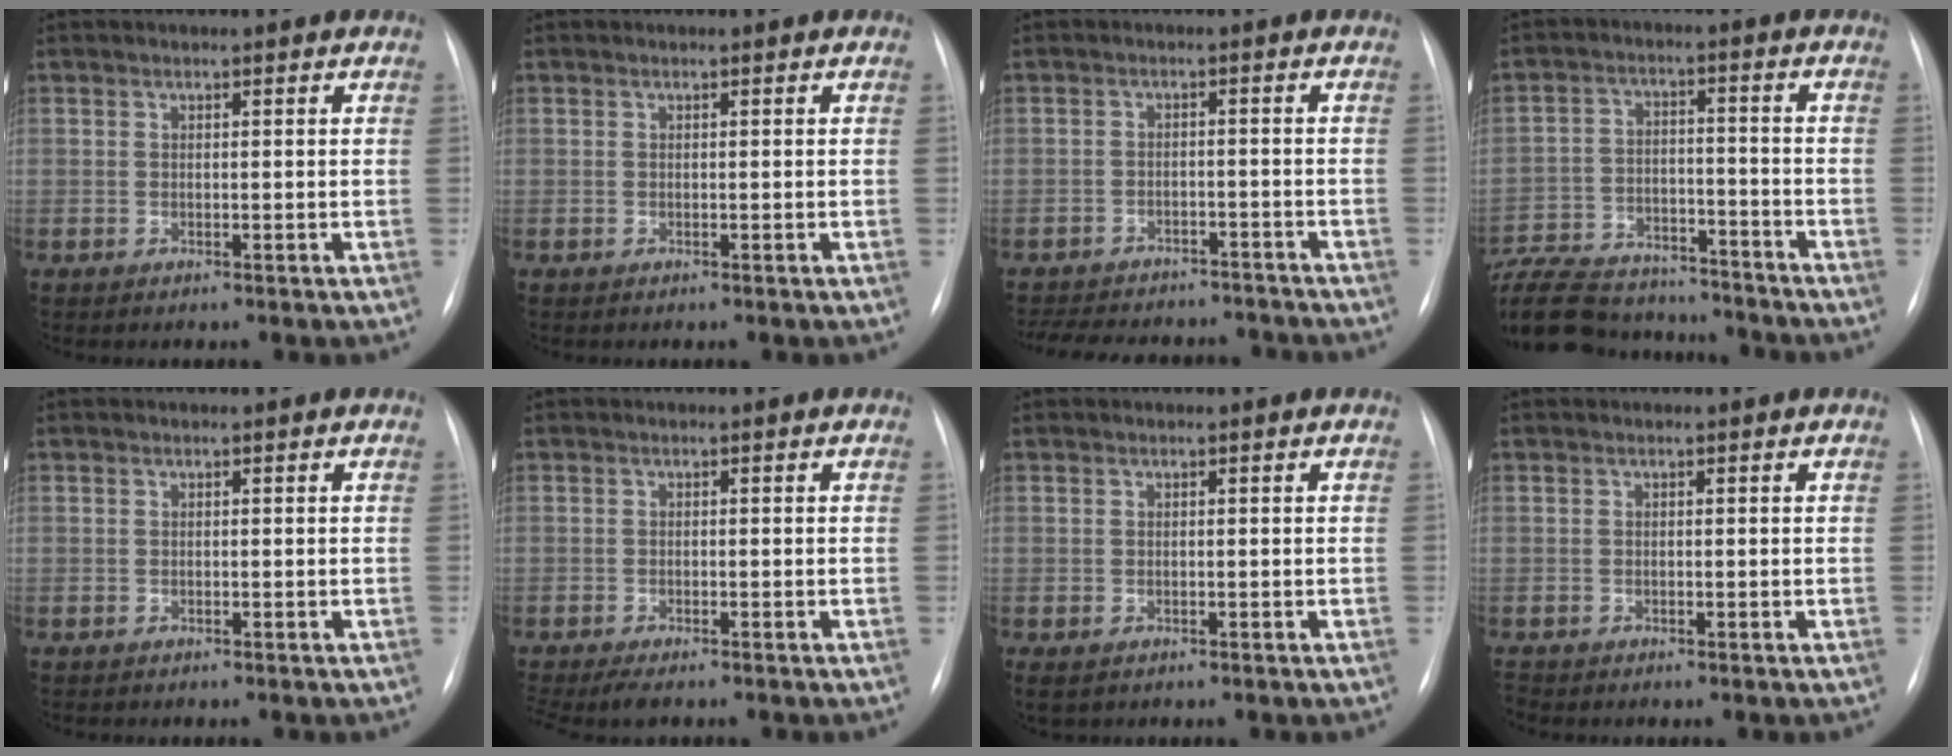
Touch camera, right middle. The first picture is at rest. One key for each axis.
{"total": 0.0}
{"total": 16.5, "fx": -14.7, "fy": 5.6, "fz": 5.1, "tx": -0.127, "ty": -0.002, "tz": -0.187}
{"total": 23.5, "fx": -20.6, "fy": 7.0, "fz": 8.7, "tx": -0.223, "ty": -0.019, "tz": -0.313}
{"total": 0.0}
{"total": 4.2, "fx": -3.3, "fy": 0.9, "fz": 2.5, "tx": -0.041, "ty": -0.012, "tz": -0.049}
{"total": 1.4, "fx": -0.7, "fy": 1.0, "fz": 0.8, "tx": -0.011, "ty": -0.001, "tz": -0.004}
{"total": 0.5, "fx": -0.5, "fy": 0.1, "fz": 0.0, "tx": 0.001, "ty": -0.001, "tz": -0.011}